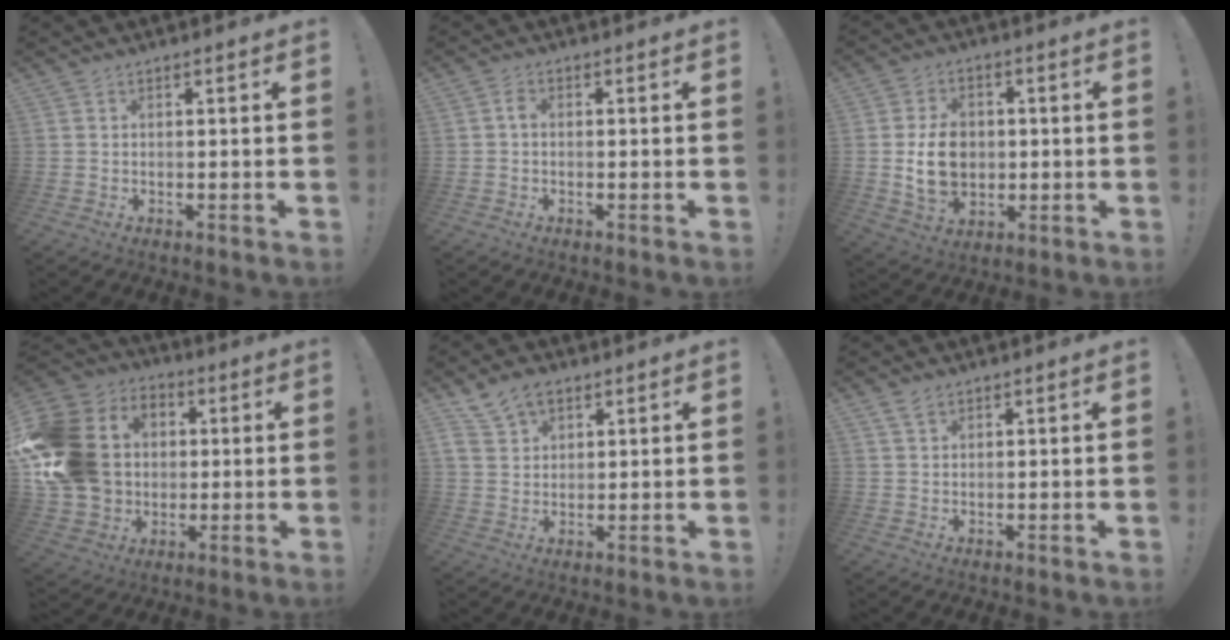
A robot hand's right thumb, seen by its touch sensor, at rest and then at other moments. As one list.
[{"total": 1.5, "force": [-0.4, 0.9, 1.1], "torque": [-0.022, 0.006, -0.009]}, {"total": 12.1, "force": [-0.1, 9.6, 7.3], "torque": [-0.120, 0.004, 0.003]}, {"total": 21.3, "force": [1.8, 17.5, 11.9], "torque": [-0.222, 0.014, 0.059]}, {"total": 8.1, "force": [5.3, 5.2, 3.2], "torque": [-0.057, -0.019, 0.105]}, {"total": 2.8, "force": [2.0, 1.6, 1.2], "torque": [-0.009, -0.009, 0.034]}]